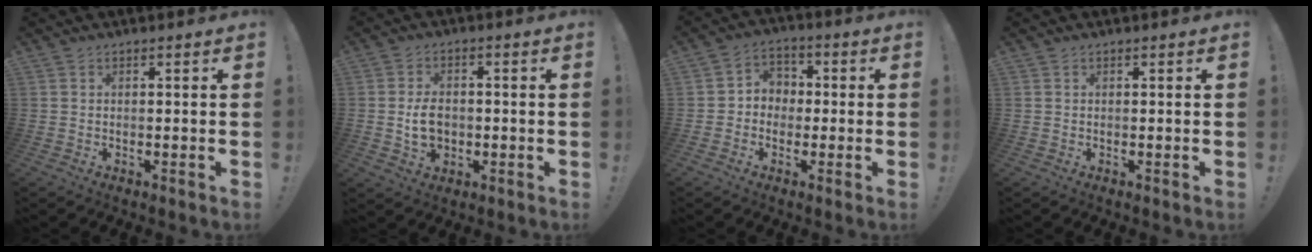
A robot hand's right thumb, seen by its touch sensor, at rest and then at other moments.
{"total": 7.3, "force": [-1.1, 5.4, 4.7], "torque": [-0.066, 0.005, -0.020]}
{"total": 5.8, "force": [-1.5, 5.4, 1.4], "torque": [-0.024, 0.023, -0.023]}
{"total": 0.0}